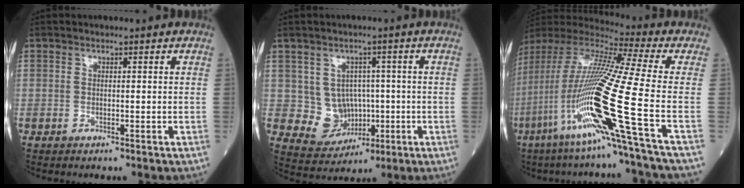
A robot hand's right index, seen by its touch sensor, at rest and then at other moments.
{"total": 6.2, "force": [0.1, 5.6, 2.7], "torque": [-0.044, 0.012, 0.019]}
{"total": 24.2, "force": [-8.5, -1.7, 22.6], "torque": [-0.456, -0.037, -0.172]}